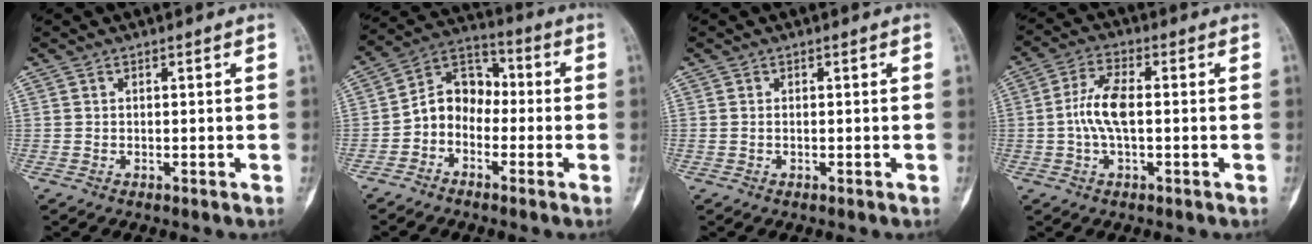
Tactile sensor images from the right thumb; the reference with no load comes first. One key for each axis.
{"total": 8.6, "fx": -2.3, "fy": 6.8, "fz": 4.8, "tx": -0.057, "ty": 0.048, "tz": -0.058}
{"total": 0.0}
{"total": 7.4, "fx": -0.3, "fy": 3.0, "fz": 6.7, "tx": -0.148, "ty": 0.016, "tz": -0.012}